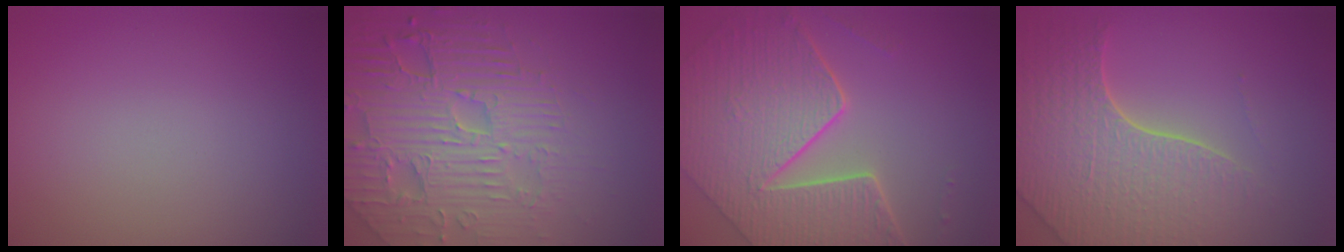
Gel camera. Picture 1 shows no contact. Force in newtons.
{"total": 8.6, "press": 6.2, "slide": 6.0}
{"total": 9.2, "press": 6.6, "slide": 6.4}
{"total": 6.6, "press": 5.3, "slide": 3.8}